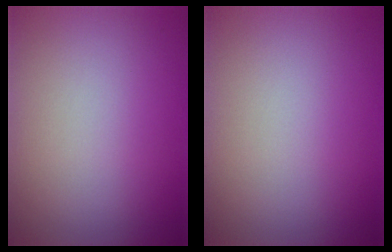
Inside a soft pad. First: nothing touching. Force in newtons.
{"total": 0.0}